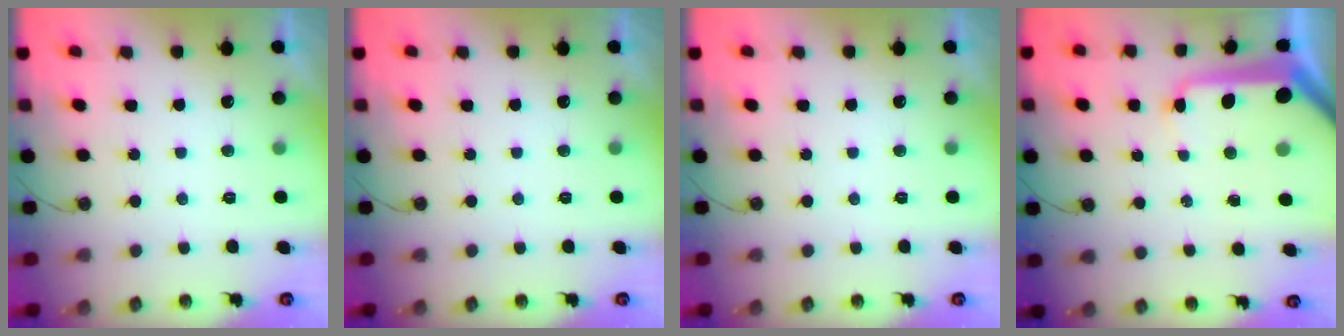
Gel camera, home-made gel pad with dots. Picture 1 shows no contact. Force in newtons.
{"total": 0.0}
{"total": 0.0}
{"total": 14.8, "press": 14.7, "slide": 1.6}